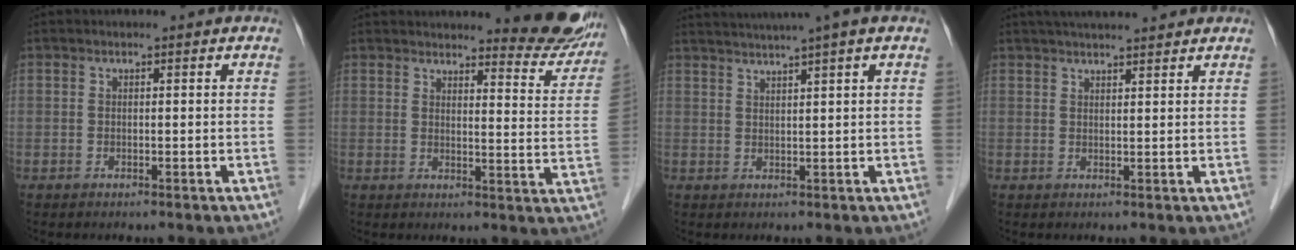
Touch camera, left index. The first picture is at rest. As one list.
[{"total": 11.6, "force": [10.8, 1.8, 3.7], "torque": [-0.024, -0.033, 0.117]}, {"total": 9.7, "force": [7.7, -1.3, 5.7], "torque": [-0.096, 0.030, 0.104]}, {"total": 9.1, "force": [8.1, 0.8, 4.1], "torque": [-0.063, 0.033, 0.114]}]